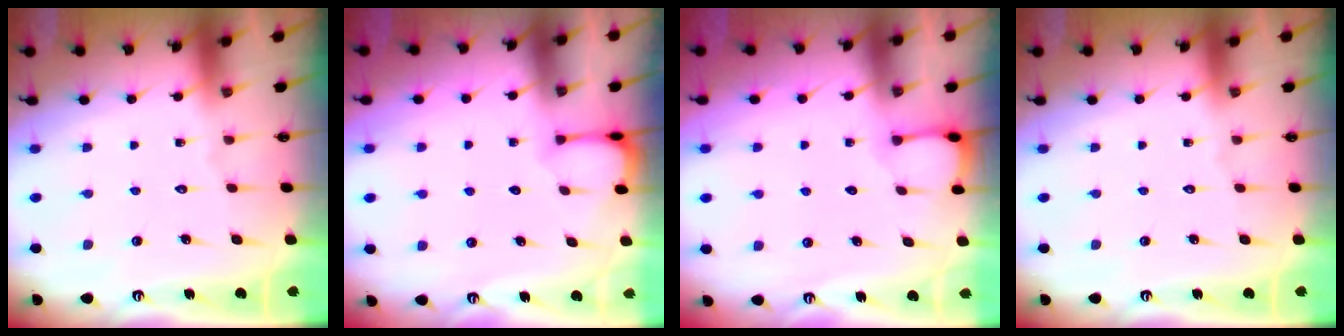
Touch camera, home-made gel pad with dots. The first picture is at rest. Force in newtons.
{"total": 1.6, "press": 1.6, "slide": 0.1}
{"total": 2.1, "press": 2.1, "slide": 0.2}
{"total": 0.0}